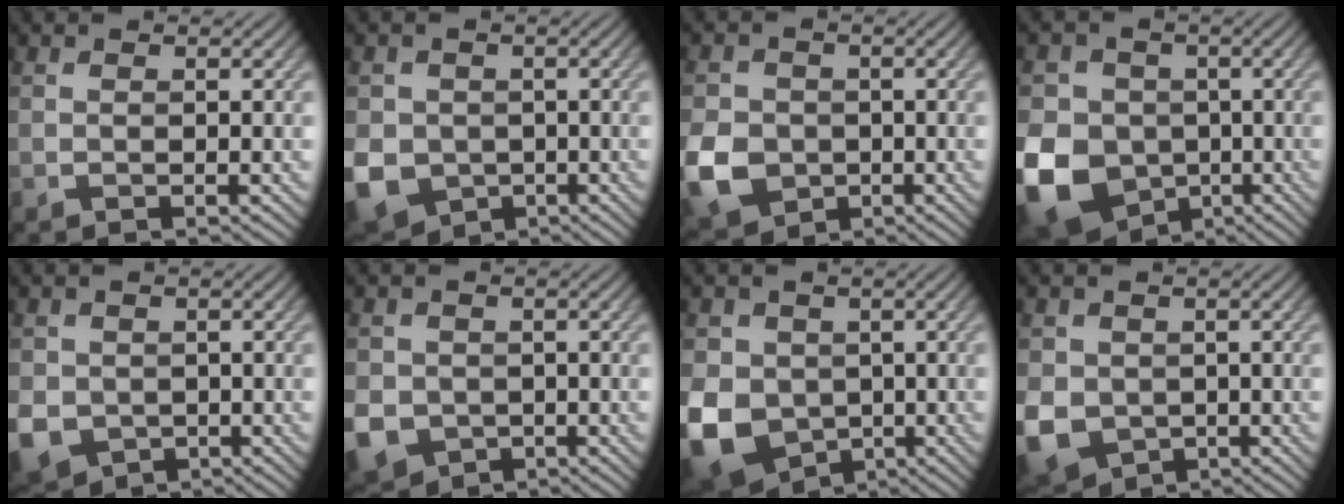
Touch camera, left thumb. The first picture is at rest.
{"total": 9.4, "force": [-2.2, 8.0, 4.4], "torque": [-0.123, -0.039, -0.048]}
{"total": 7.9, "force": [-2.2, 6.6, 3.8], "torque": [-0.109, -0.018, -0.053]}
{"total": 16.7, "force": [-4.9, 14.1, 7.6], "torque": [-0.212, -0.038, -0.110]}
{"total": 6.3, "force": [-1.5, 5.4, 2.9], "torque": [-0.092, -0.030, -0.025]}
{"total": 7.3, "force": [-2.1, 6.3, 3.1], "torque": [-0.092, -0.029, -0.044]}
{"total": 12.2, "force": [-2.2, 10.1, 6.4], "torque": [-0.175, -0.038, -0.051]}
{"total": 8.6, "force": [-1.5, 7.1, 4.6], "torque": [-0.129, -0.030, -0.023]}